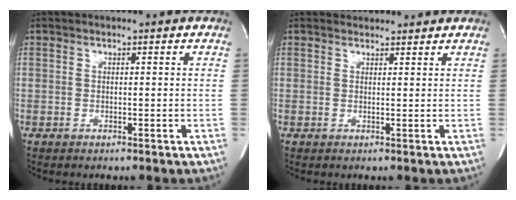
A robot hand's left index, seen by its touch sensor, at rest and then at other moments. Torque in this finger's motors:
{"motor_torque": [0.39, -0.58, 0.04, 0.00]}